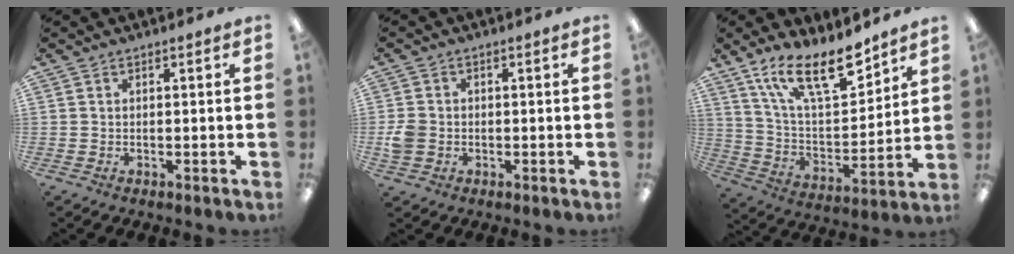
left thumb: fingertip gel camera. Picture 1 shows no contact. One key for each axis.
{"total": 4.1, "fx": -0.6, "fy": 3.5, "fz": 2.0, "tx": -0.033, "ty": 0.003, "tz": -0.012}
{"total": 18.6, "fx": 12.9, "fy": 6.7, "fz": 11.7, "tx": -0.203, "ty": -0.071, "tz": 0.222}